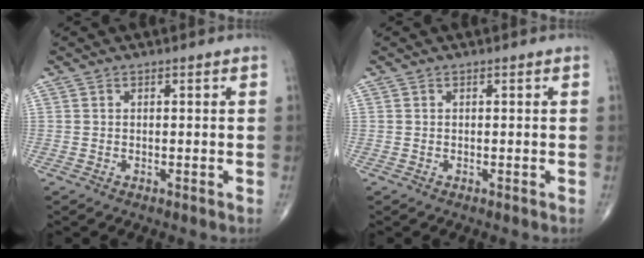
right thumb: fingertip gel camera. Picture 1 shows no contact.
{"total": 0.0}